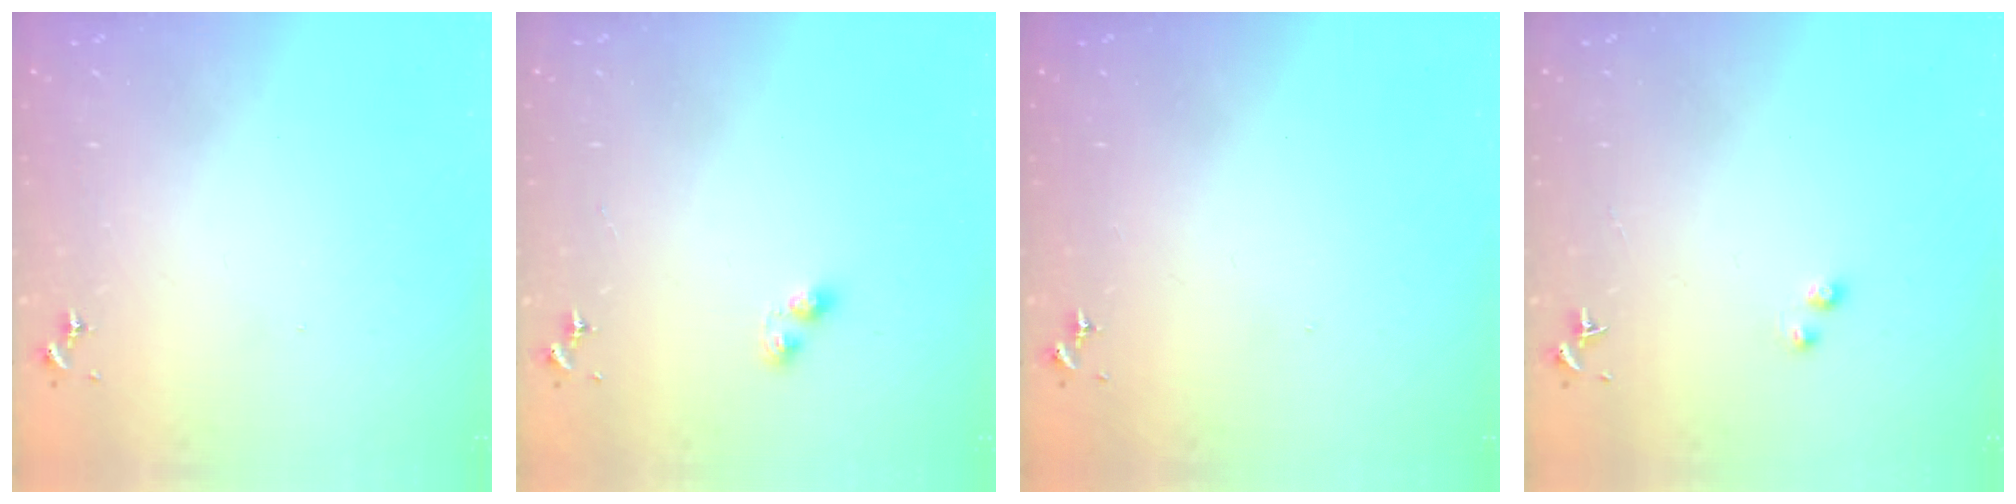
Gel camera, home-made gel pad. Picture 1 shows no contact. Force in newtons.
{"total": 4.0, "press": 4.0, "slide": 0.5}
{"total": 0.0}
{"total": 1.0, "press": 1.0, "slide": 0.1}